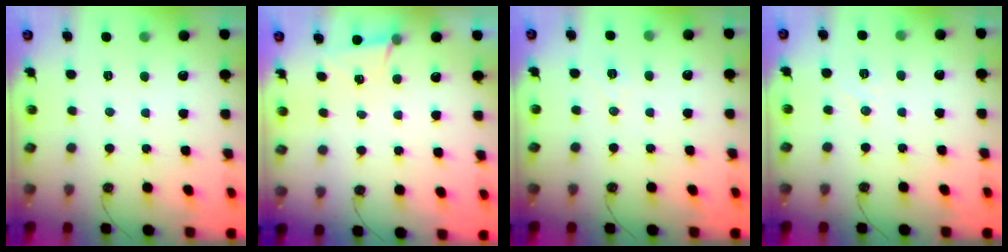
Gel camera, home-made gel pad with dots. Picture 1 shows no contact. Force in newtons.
{"total": 4.7, "press": 1.6, "slide": 4.4}
{"total": 6.5, "press": 4.8, "slide": 4.4}
{"total": 4.8, "press": 4.7, "slide": 1.0}